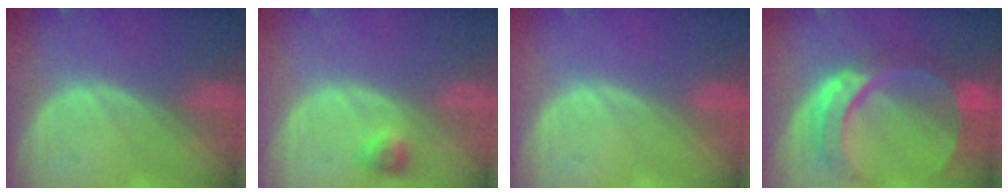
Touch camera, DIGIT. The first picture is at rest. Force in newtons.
{"total": 2.2, "press": 2.2, "slide": 0.2}
{"total": 0.0}
{"total": 11.1, "press": 9.2, "slide": 6.1}